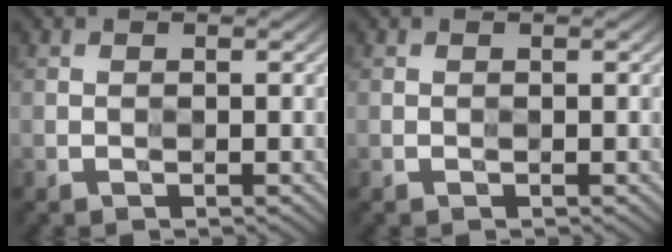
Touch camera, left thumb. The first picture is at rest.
{"total": 0.0}